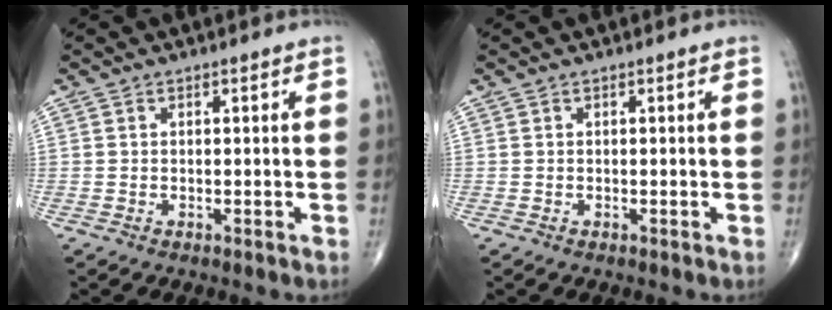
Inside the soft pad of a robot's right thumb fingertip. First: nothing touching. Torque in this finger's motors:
{"motor_torque": [0.00, 0.00, 0.00, 0.00, 0.00]}